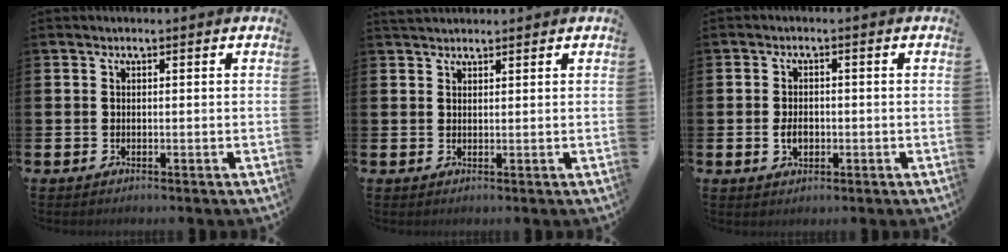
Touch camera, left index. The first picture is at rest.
{"total": 1.8, "force": [1.7, 0.5, 0.1], "torque": [0.005, -0.001, 0.030]}
{"total": 2.5, "force": [-0.5, 1.7, 1.7], "torque": [-0.023, 0.000, -0.012]}